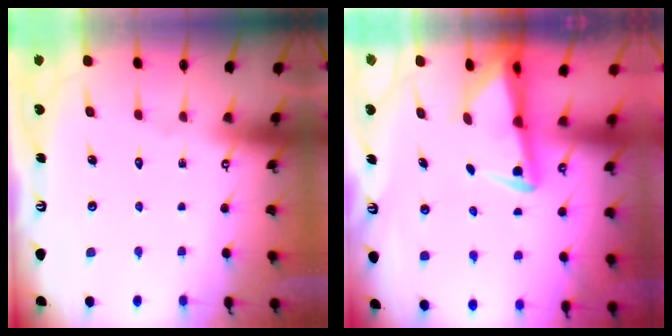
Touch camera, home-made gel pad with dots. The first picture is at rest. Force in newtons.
{"total": 3.6, "press": 3.5, "slide": 0.8}